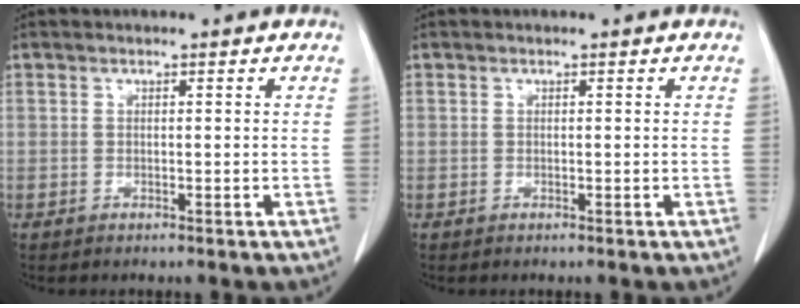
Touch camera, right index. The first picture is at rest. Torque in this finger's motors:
{"motor_torque": [0.00, 0.00, 0.00, 0.00]}